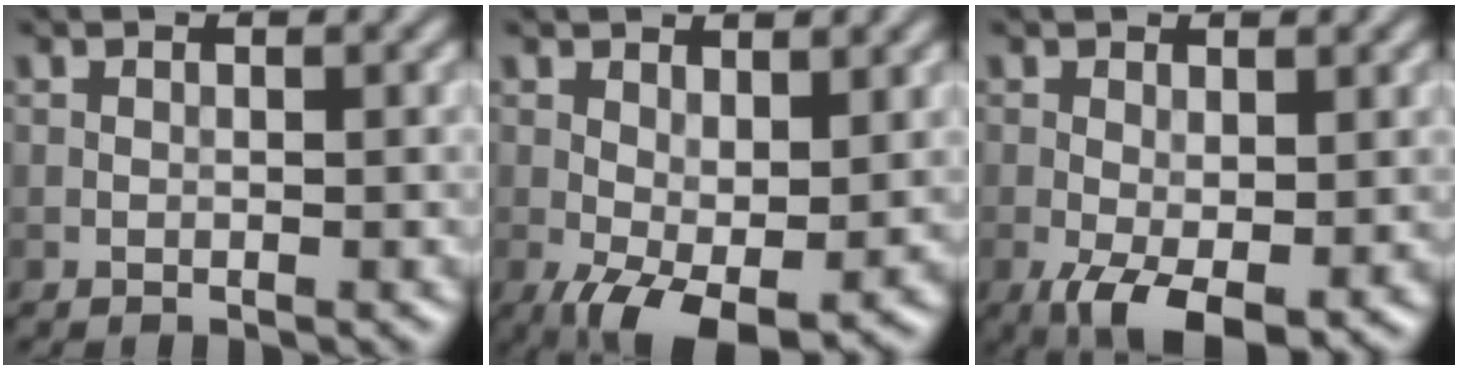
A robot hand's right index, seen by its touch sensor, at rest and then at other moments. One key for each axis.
{"total": 6.2, "fx": -1.2, "fy": 3.1, "fz": 5.3, "tx": -0.103, "ty": -0.018, "tz": -0.011}
{"total": 5.2, "fx": -1.7, "fy": 2.4, "fz": 4.3, "tx": -0.083, "ty": -0.020, "tz": -0.024}